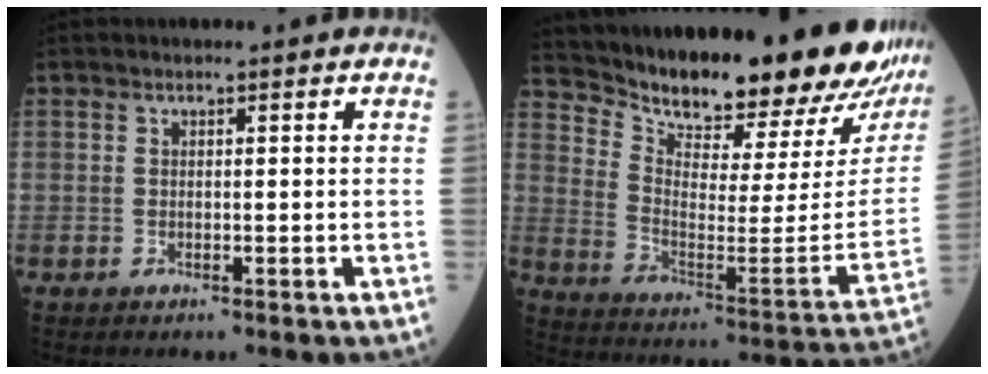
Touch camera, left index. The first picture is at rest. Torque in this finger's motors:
{"motor_torque": [0.70, -0.66, 0.50, 0.16]}